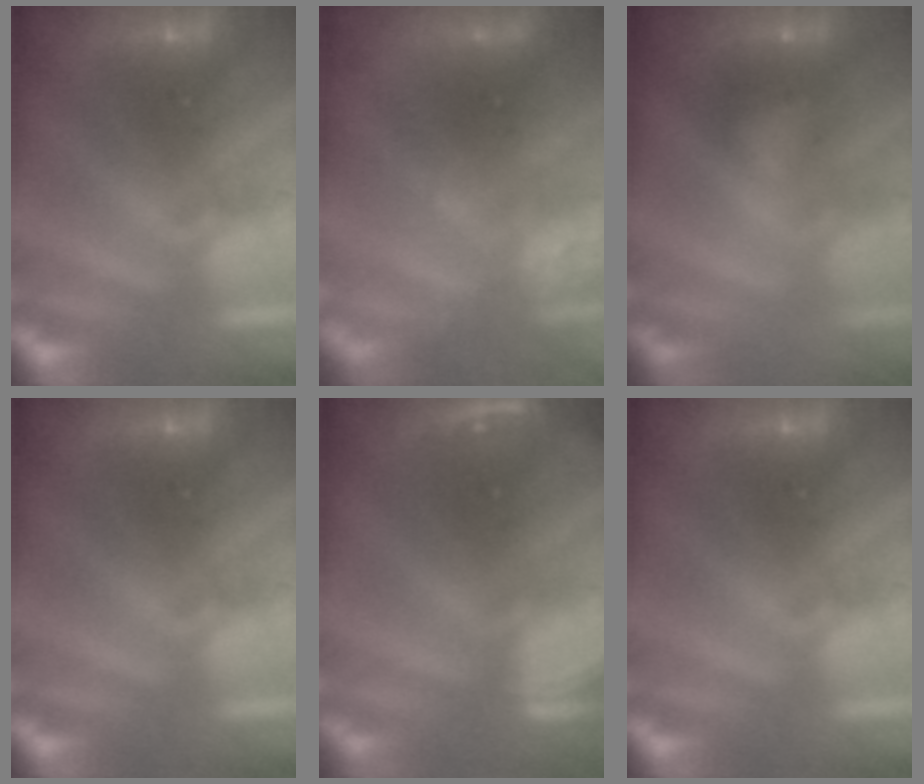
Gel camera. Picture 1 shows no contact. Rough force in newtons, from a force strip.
{"total": 2.3}
{"total": 2.4}
{"total": 0.0}
{"total": 2.7}
{"total": 0.0}